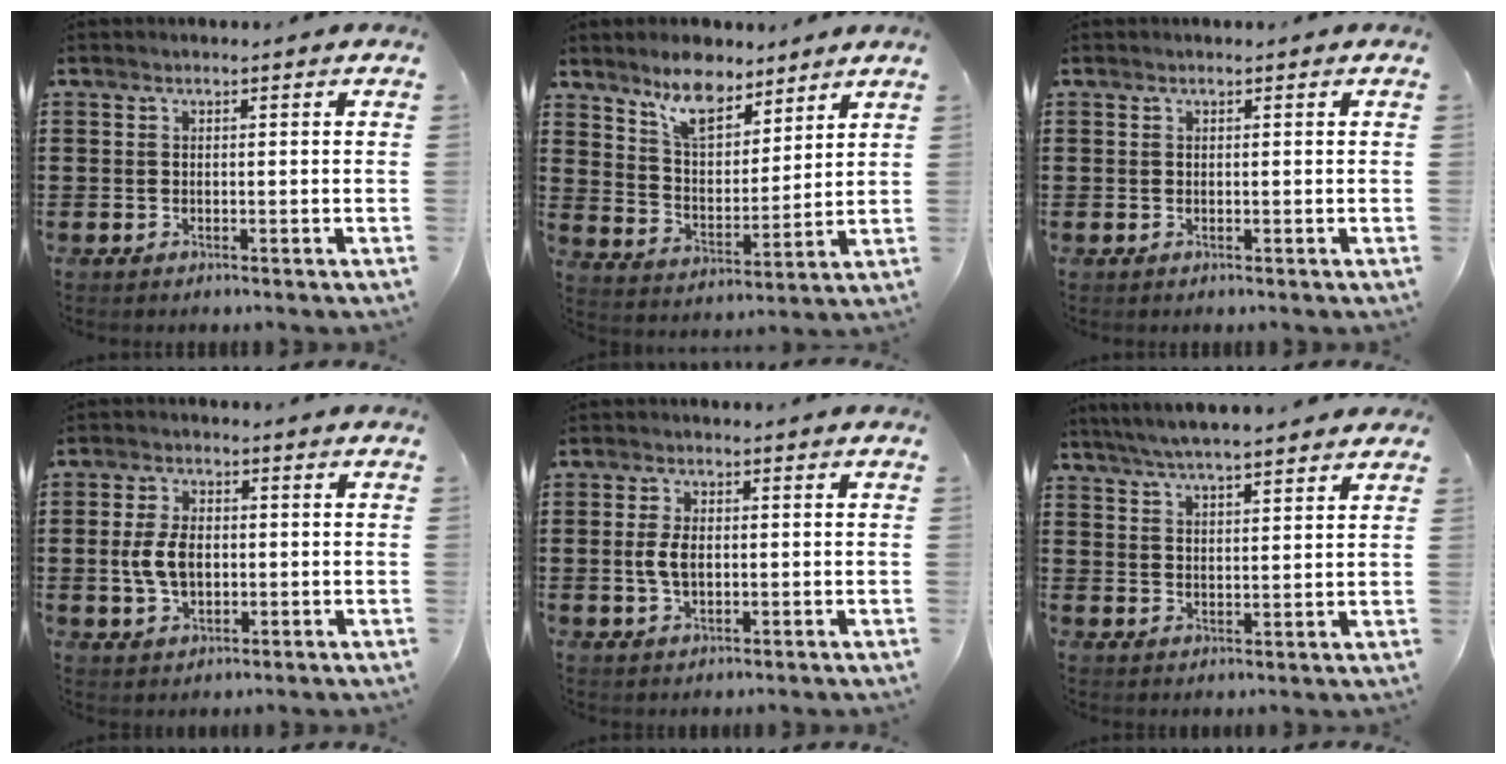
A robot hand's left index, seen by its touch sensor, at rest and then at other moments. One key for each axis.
{"total": 8.5, "fx": 7.3, "fy": 2.9, "fz": 3.4, "tx": -0.076, "ty": -0.023, "tz": 0.134}
{"total": 0.0}
{"total": 5.9, "fx": -0.2, "fy": 3.7, "fz": 4.6, "tx": -0.112, "ty": 0.004, "tz": -0.010}
{"total": 4.2, "fx": 0.0, "fy": 2.4, "fz": 3.5, "tx": -0.085, "ty": 0.002, "tz": -0.007}
{"total": 4.8, "fx": 4.5, "fy": 0.1, "fz": 1.8, "tx": -0.048, "ty": -0.016, "tz": 0.080}